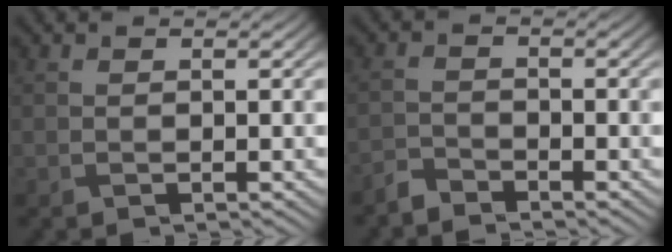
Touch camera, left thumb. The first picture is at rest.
{"total": 2.3, "force": [-2.2, 0.4, 0.4], "torque": [-0.011, -0.004, -0.056]}